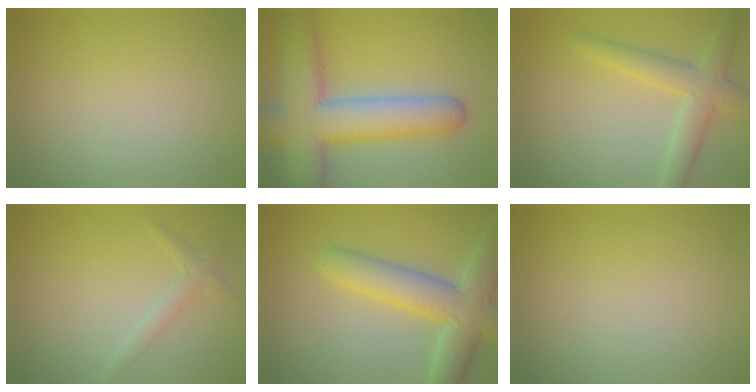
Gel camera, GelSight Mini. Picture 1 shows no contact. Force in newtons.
{"total": 9.5, "press": 9.5, "slide": 0.8}
{"total": 3.6, "press": 3.6, "slide": 0.2}
{"total": 1.3, "press": 1.3, "slide": 0.0}
{"total": 6.7, "press": 6.7, "slide": 0.3}
{"total": 0.0}